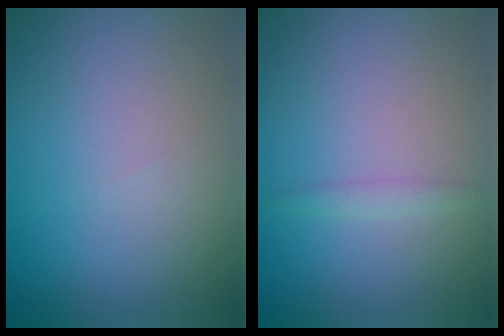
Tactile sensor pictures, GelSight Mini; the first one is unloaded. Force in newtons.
{"total": 0.8, "press": 0.8, "slide": 0.0}